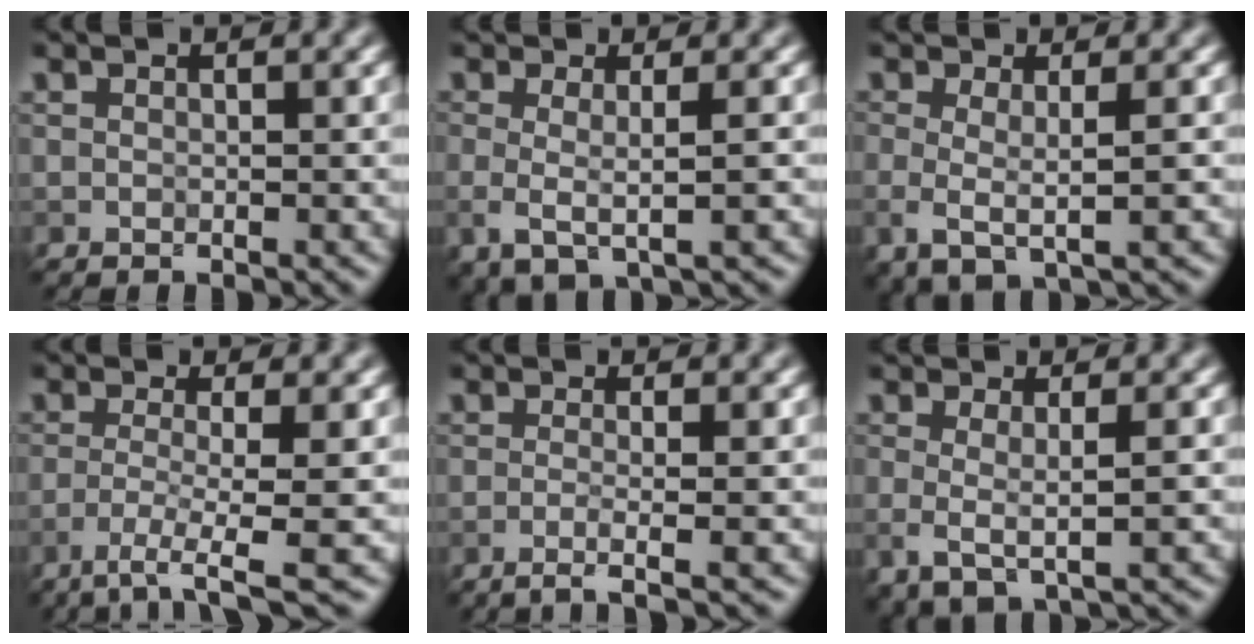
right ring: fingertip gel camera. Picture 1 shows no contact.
{"total": 2.8, "force": [-0.1, 0.9, 2.6], "torque": [-0.051, -0.008, -0.003]}
{"total": 2.9, "force": [-0.1, 1.0, 2.7], "torque": [-0.055, -0.010, -0.003]}
{"total": 4.4, "force": [-2.1, 0.6, 3.8], "torque": [-0.068, -0.005, -0.047]}
{"total": 2.9, "force": [-1.0, 0.9, 2.6], "torque": [-0.029, -0.001, -0.032]}
{"total": 2.5, "force": [0.1, 0.8, 2.3], "torque": [-0.044, -0.008, 0.002]}